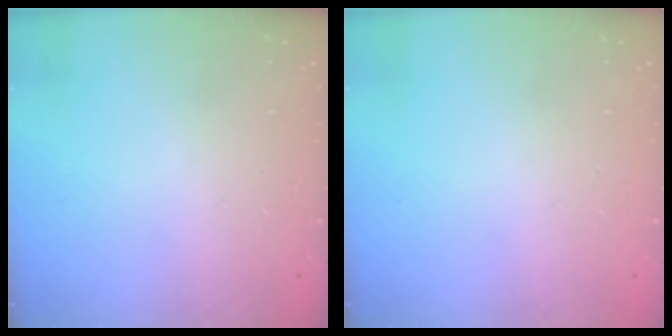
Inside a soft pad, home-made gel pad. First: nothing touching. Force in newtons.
{"total": 0.0}